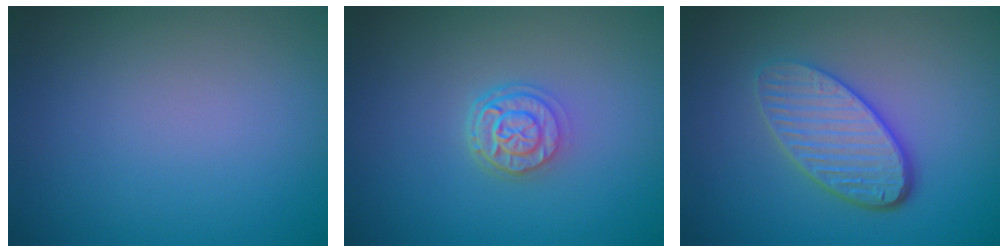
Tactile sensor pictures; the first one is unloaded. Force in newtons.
{"total": 2.8, "press": 2.1, "slide": 1.8}
{"total": 4.7, "press": 3.5, "slide": 3.1}